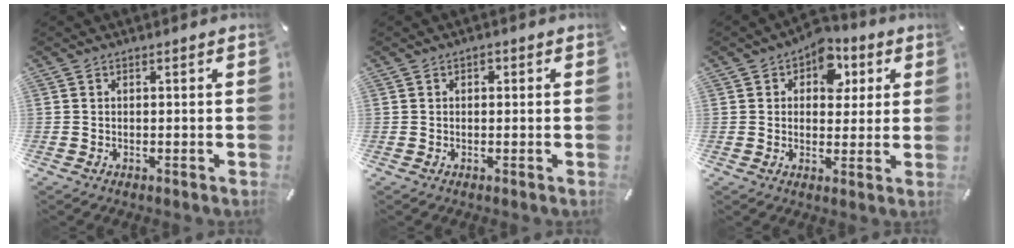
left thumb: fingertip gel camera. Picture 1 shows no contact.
{"total": 1.1, "force": [0.2, 0.9, 0.5], "torque": [-0.011, 0.005, 0.003]}
{"total": 8.8, "force": [3.4, 6.6, 4.8], "torque": [-0.056, -0.011, 0.054]}